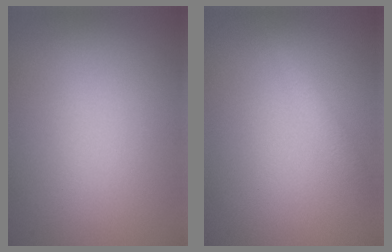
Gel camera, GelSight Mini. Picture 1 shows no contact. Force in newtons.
{"total": 1.3, "press": 1.3, "slide": 0.1}